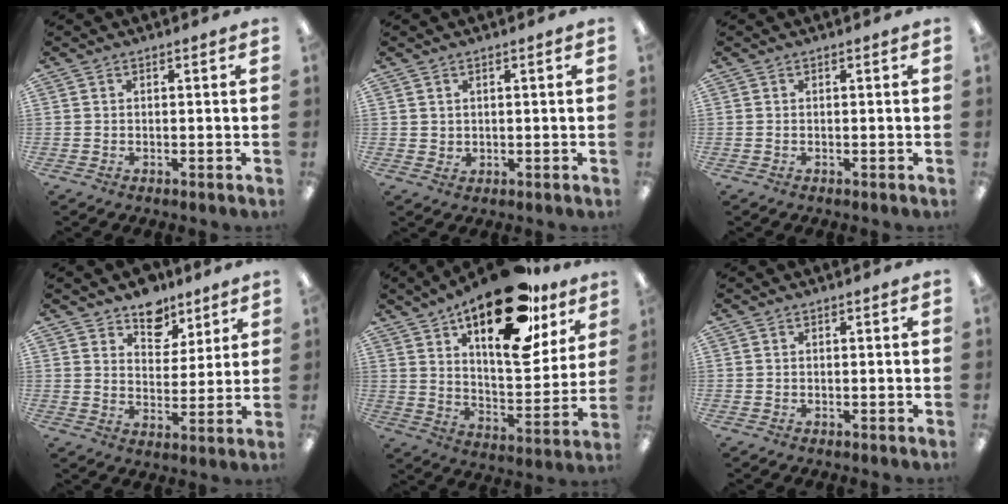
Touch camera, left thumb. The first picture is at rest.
{"total": 1.7, "force": [1.2, 1.3, 0.2], "torque": [-0.005, 0.001, 0.022]}
{"total": 0.0}
{"total": 9.1, "force": [7.2, 5.3, 1.6], "torque": [-0.017, -0.049, 0.132]}
{"total": 25.0, "force": [16.1, 10.1, 16.2], "torque": [-0.233, -0.095, 0.269]}
{"total": 0.0}